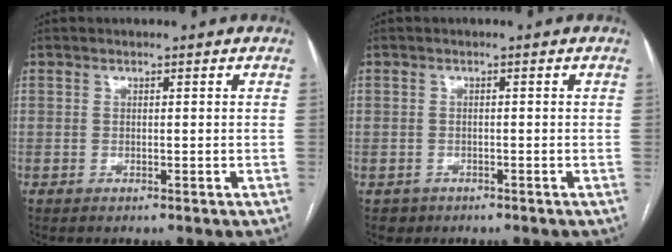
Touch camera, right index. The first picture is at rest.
{"total": 1.9, "force": [-1.1, 1.6, -0.1], "torque": [-0.003, 0.006, -0.016]}